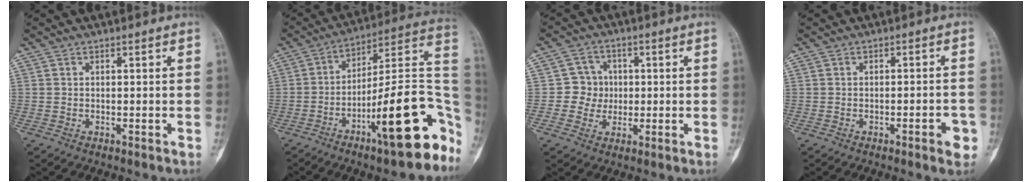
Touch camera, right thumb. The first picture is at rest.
{"total": 23.7, "force": [-9.5, 5.8, 20.9], "torque": [-0.233, 0.056, -0.139]}
{"total": 5.2, "force": [-0.1, 5.1, 0.8], "torque": [0.027, 0.014, -0.008]}
{"total": 4.2, "force": [-1.9, 1.2, 3.6], "torque": [-0.039, 0.012, -0.021]}